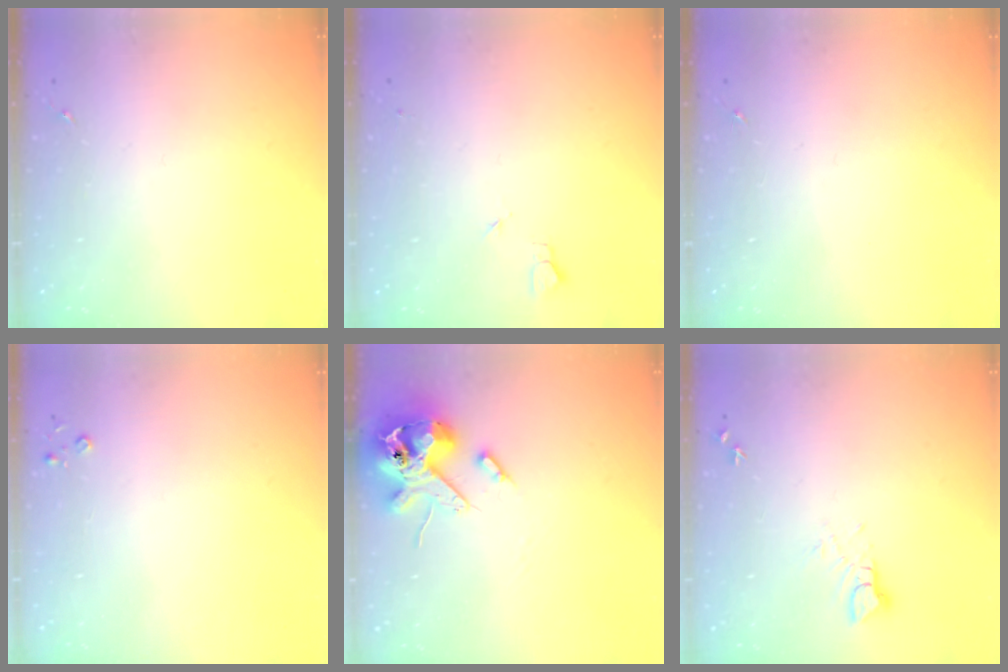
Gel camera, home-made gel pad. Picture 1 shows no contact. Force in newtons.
{"total": 2.7, "press": 2.6, "slide": 0.3}
{"total": 0.0}
{"total": 2.6, "press": 2.6, "slide": 0.3}
{"total": 13.7, "press": 13.5, "slide": 2.3}
{"total": 5.9, "press": 5.9, "slide": 0.6}